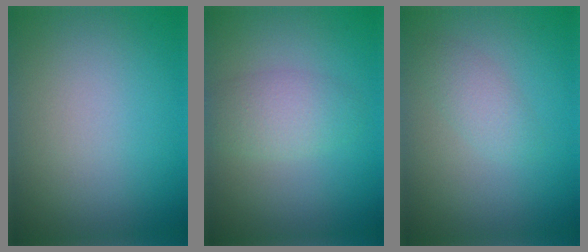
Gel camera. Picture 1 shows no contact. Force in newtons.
{"total": 2.8, "press": 2.8, "slide": 0.1}
{"total": 1.7, "press": 1.7, "slide": 0.1}